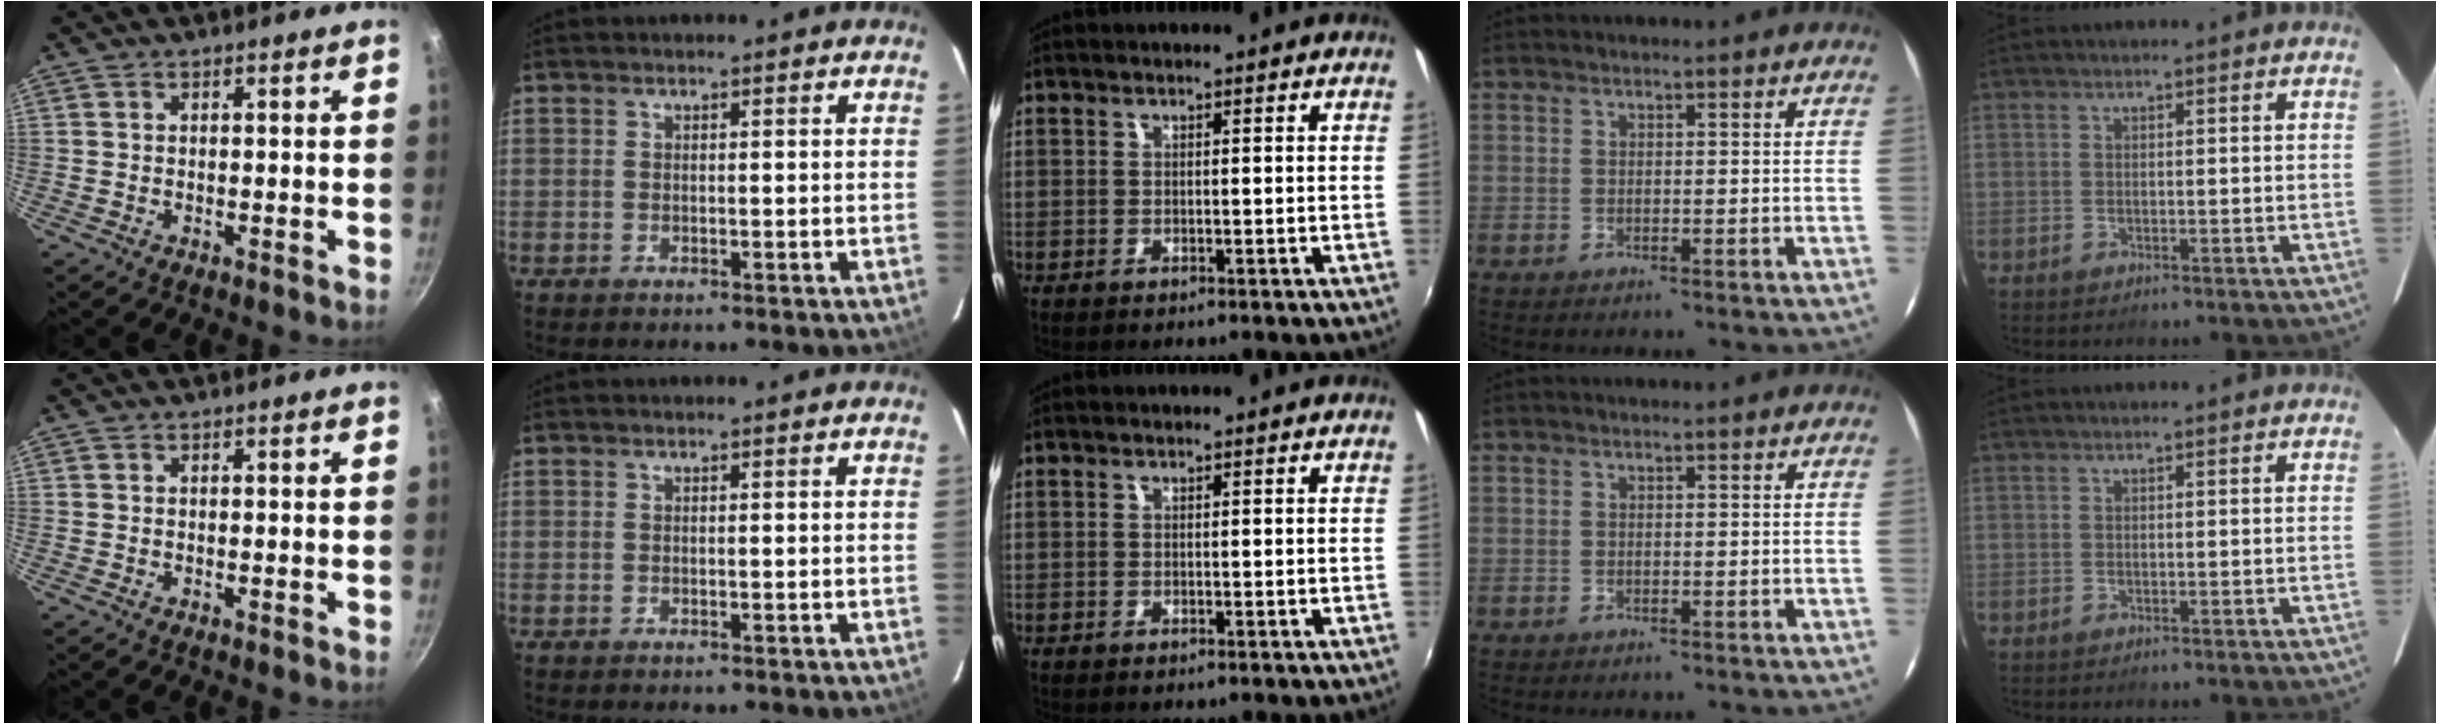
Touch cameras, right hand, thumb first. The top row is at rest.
{}